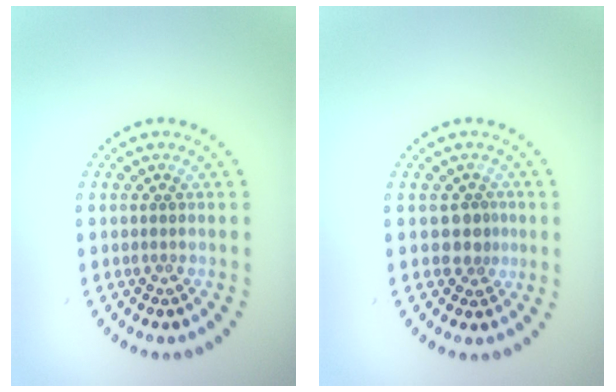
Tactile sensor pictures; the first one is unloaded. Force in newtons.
{"total": 2.1, "press": 1.7, "slide": 1.2}